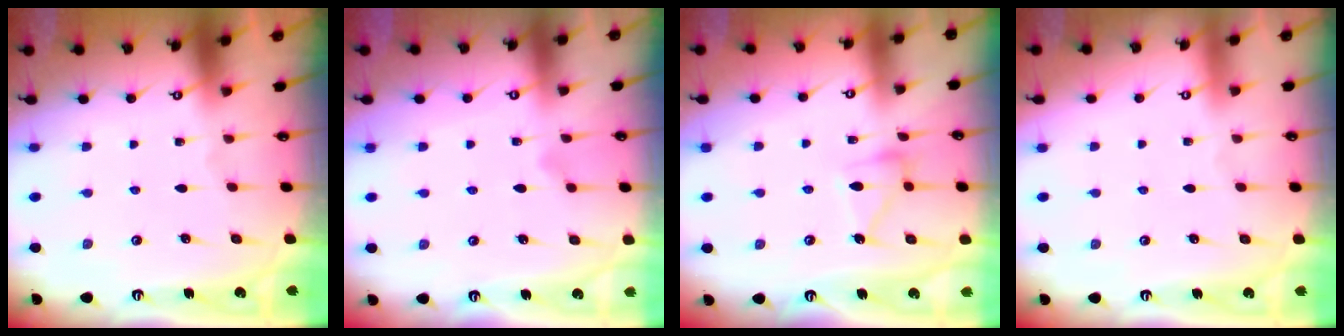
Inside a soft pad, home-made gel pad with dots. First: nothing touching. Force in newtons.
{"total": 7.3, "press": 7.3, "slide": 0.4}
{"total": 11.3, "press": 11.3, "slide": 0.6}
{"total": 3.9, "press": 3.9, "slide": 0.1}